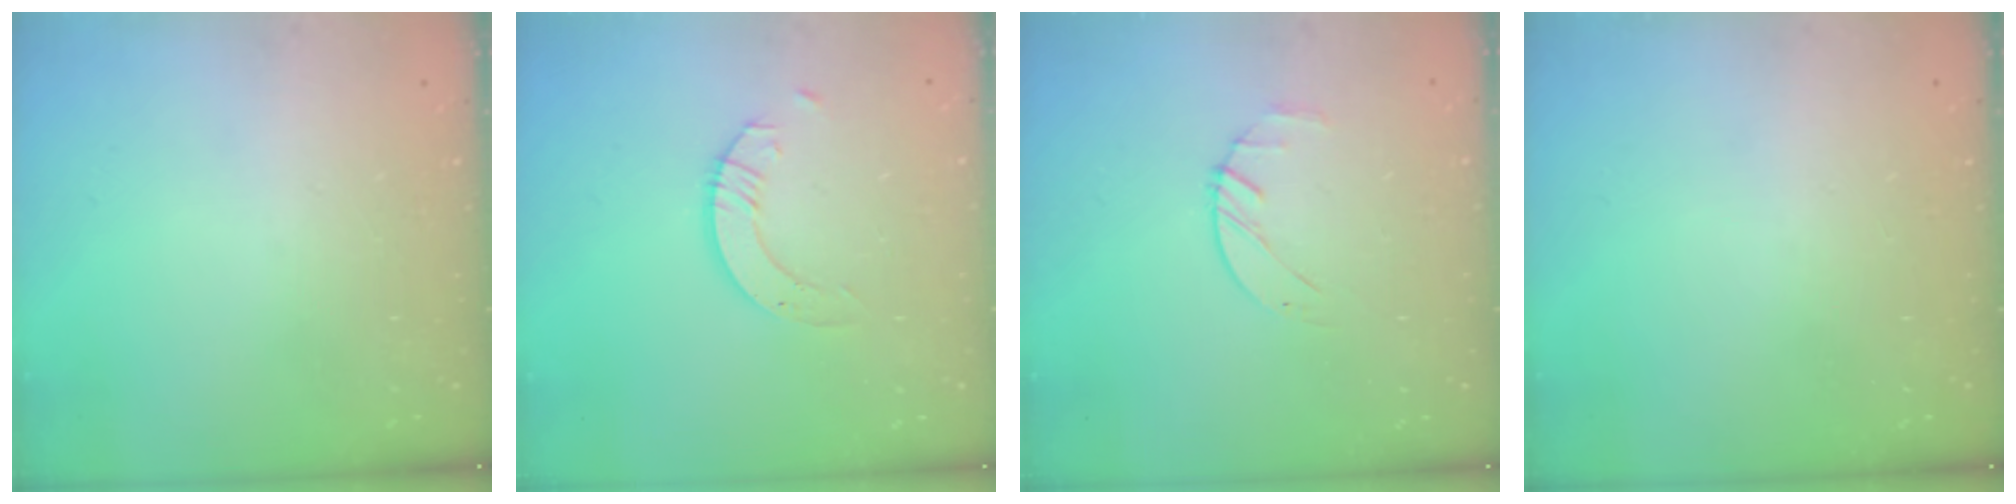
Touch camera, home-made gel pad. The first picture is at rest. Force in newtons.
{"total": 3.4, "press": 3.4, "slide": 0.0}
{"total": 1.9, "press": 1.9, "slide": 0.3}
{"total": 0.0}